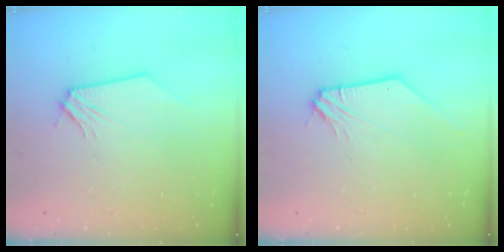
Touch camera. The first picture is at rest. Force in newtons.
{"total": 1.9, "press": 1.9, "slide": 0.3}